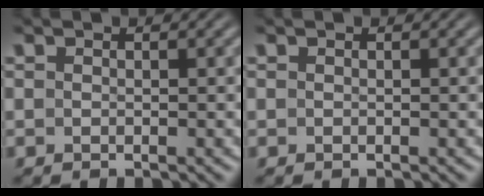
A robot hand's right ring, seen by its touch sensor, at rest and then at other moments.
{"total": 0.0}